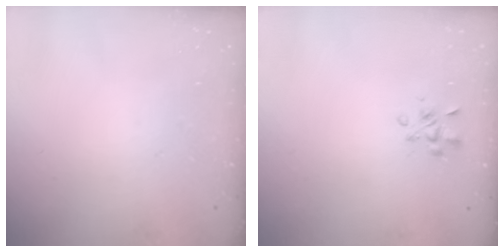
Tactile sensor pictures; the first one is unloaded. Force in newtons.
{"total": 3.3, "press": 3.2, "slide": 1.0}